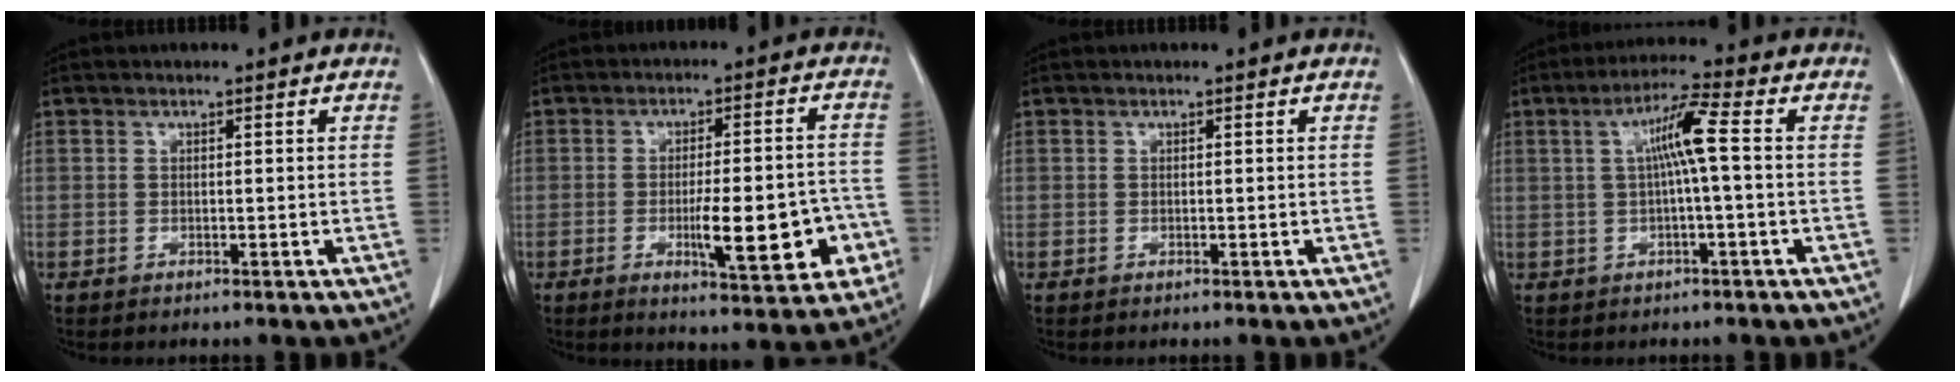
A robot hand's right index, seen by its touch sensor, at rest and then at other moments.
{"total": 12.1, "force": [-3.9, 2.7, 11.1], "torque": [-0.153, 0.005, -0.049]}
{"total": 0.0}
{"total": 6.2, "force": [0.6, -0.1, 6.2], "torque": [-0.113, 0.015, 0.011]}